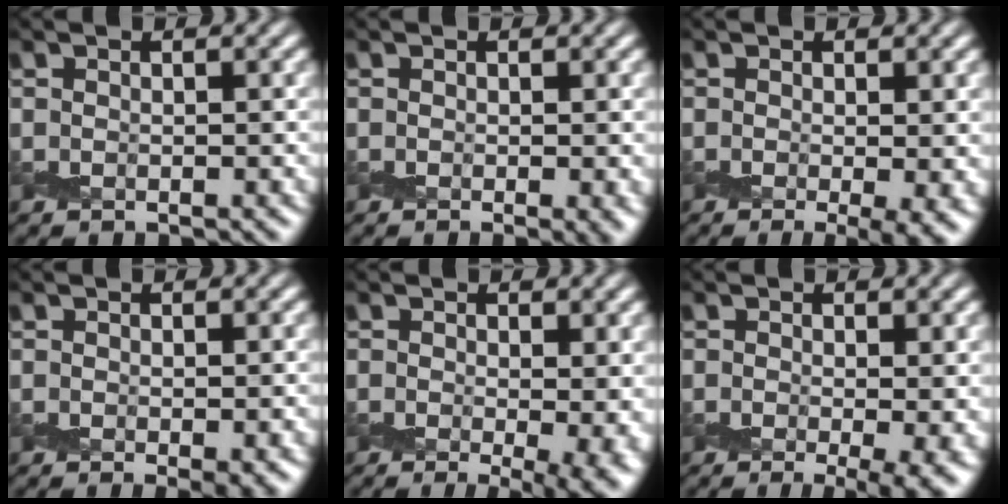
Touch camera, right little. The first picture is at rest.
{"total": 1.2, "force": [-0.2, 0.4, 1.1], "torque": [-0.016, -0.005, -0.003]}
{"total": 2.8, "force": [-0.8, 0.9, 2.5], "torque": [-0.037, -0.011, -0.014]}
{"total": 1.3, "force": [-0.6, 0.3, 1.2], "torque": [-0.020, -0.006, -0.010]}
{"total": 4.9, "force": [-0.9, 2.2, 4.3], "torque": [-0.064, -0.015, -0.013]}
{"total": 3.6, "force": [-1.0, 1.2, 3.2], "torque": [-0.047, -0.012, -0.018]}